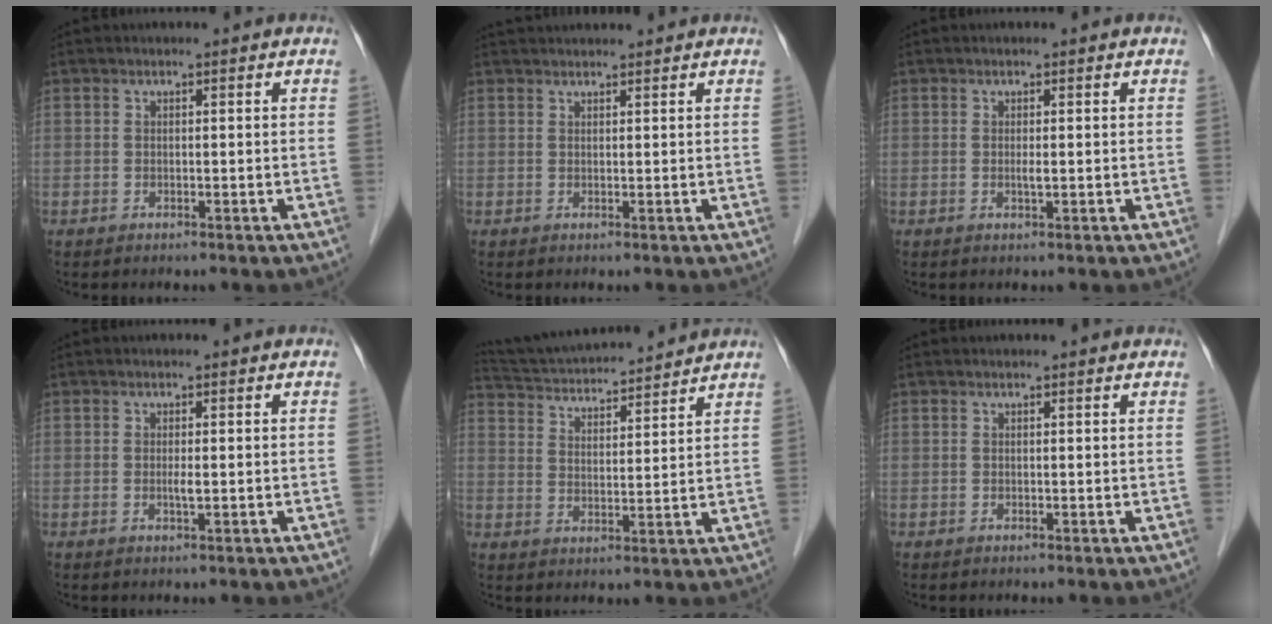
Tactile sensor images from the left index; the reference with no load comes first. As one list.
[{"total": 5.0, "force": [4.8, 0.1, 1.4], "torque": [-0.017, 0.037, 0.069]}, {"total": 0.8, "force": [0.0, 0.0, 0.8], "torque": [-0.019, -0.003, 0.000]}, {"total": 1.1, "force": [0.0, 0.0, 1.1], "torque": [-0.025, -0.003, 0.000]}, {"total": 15.7, "force": [14.7, 1.4, 5.2], "torque": [-0.100, 0.030, 0.234]}, {"total": 1.8, "force": [1.7, 0.1, 0.5], "torque": [-0.013, 0.008, 0.016]}]